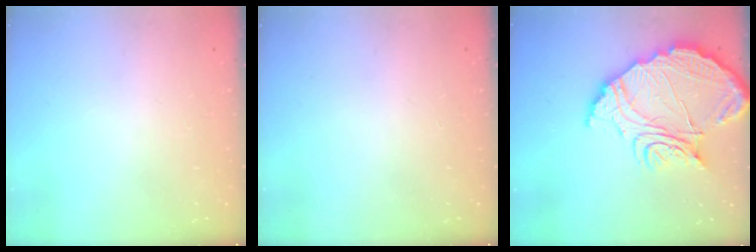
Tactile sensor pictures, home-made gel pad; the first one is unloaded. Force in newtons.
{"total": 0.0}
{"total": 19.5, "press": 19.4, "slide": 2.1}